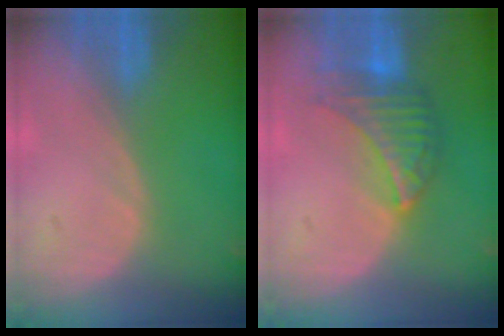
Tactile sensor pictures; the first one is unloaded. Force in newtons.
{"total": 6.8, "press": 6.7, "slide": 1.4}